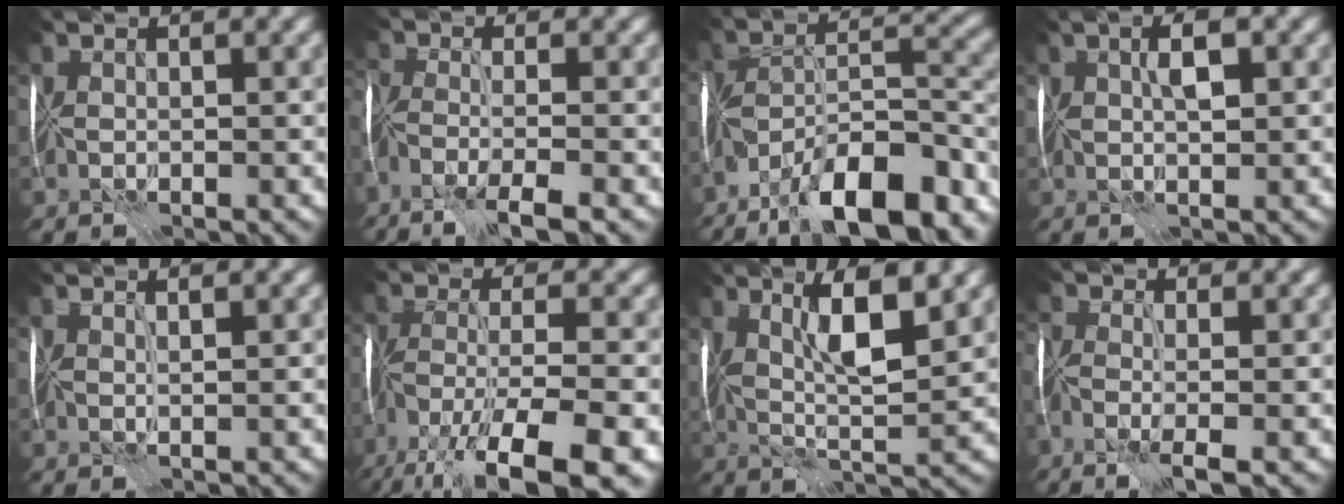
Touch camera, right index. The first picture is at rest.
{"total": 5.7, "force": [-3.8, 0.9, 4.1], "torque": [-0.076, -0.013, -0.077]}
{"total": 13.9, "force": [-10.2, 4.4, 8.4], "torque": [-0.145, 0.012, -0.164]}
{"total": 2.4, "force": [0.8, 0.6, 2.1], "torque": [-0.044, 0.004, 0.012]}
{"total": 1.1, "force": [0.7, -0.8, -0.1], "torque": [0.001, -0.003, 0.011]}
{"total": 12.9, "force": [-8.8, 3.0, 8.9], "torque": [-0.168, -0.028, -0.139]}
{"total": 6.7, "force": [2.5, 1.2, 6.1], "torque": [-0.108, 0.000, 0.039]}
{"total": 4.9, "force": [-2.1, 1.6, 4.1], "torque": [-0.084, -0.004, -0.035]}